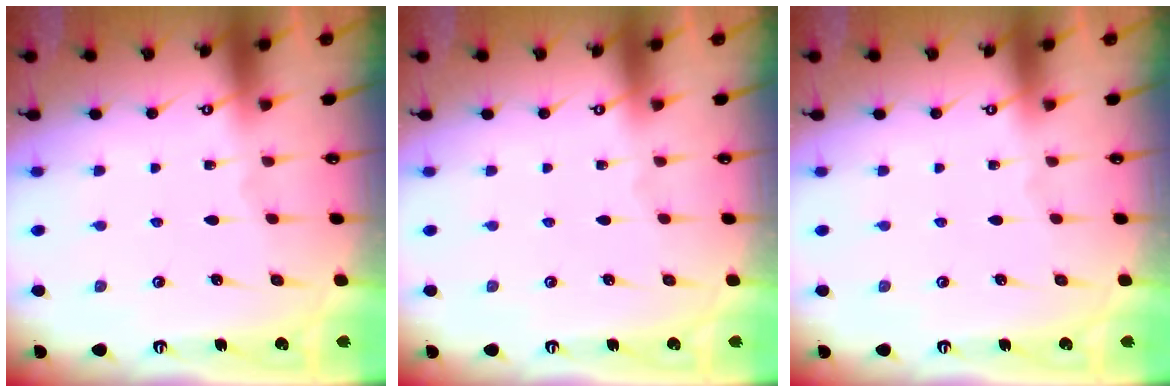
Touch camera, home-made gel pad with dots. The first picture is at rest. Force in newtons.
{"total": 0.0}
{"total": 0.0}